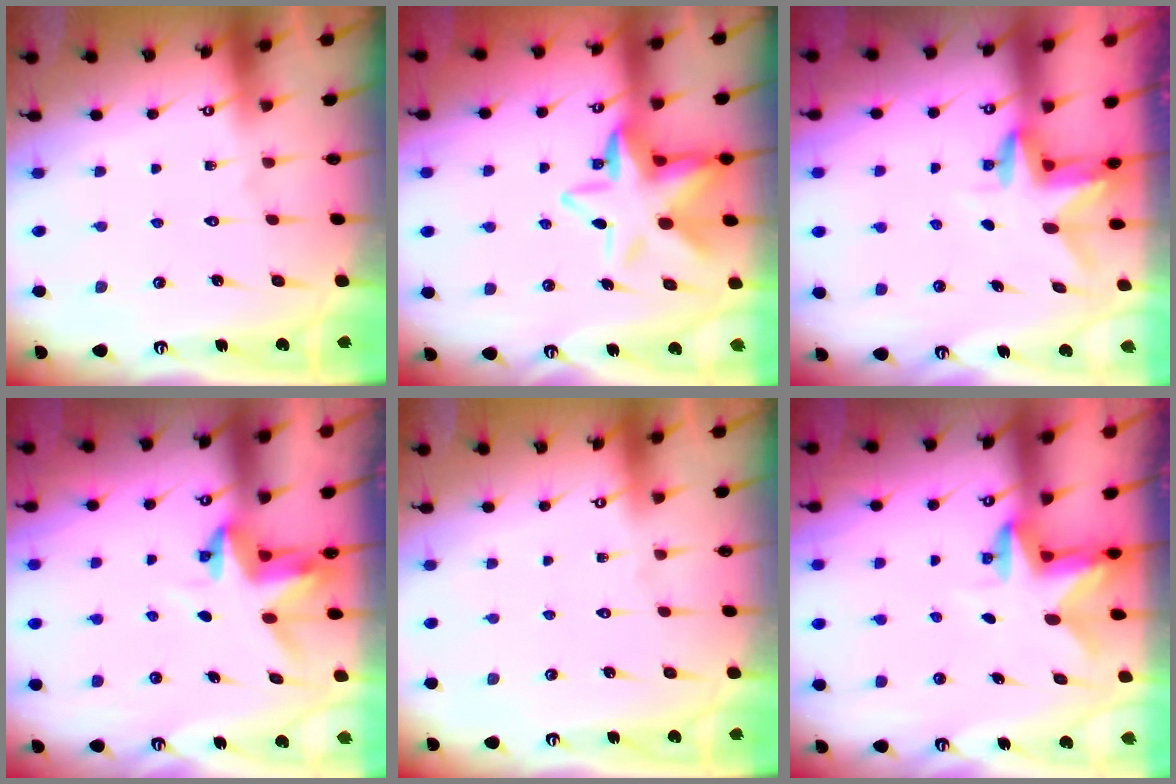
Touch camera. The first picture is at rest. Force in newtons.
{"total": 12.2, "press": 11.9, "slide": 2.7}
{"total": 2.9, "press": 2.9, "slide": 0.3}
{"total": 3.8, "press": 3.8, "slide": 0.4}
{"total": 0.0}
{"total": 2.7, "press": 2.6, "slide": 0.5}